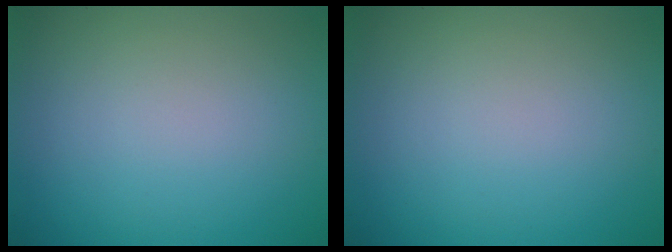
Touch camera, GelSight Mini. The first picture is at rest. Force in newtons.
{"total": 0.0}